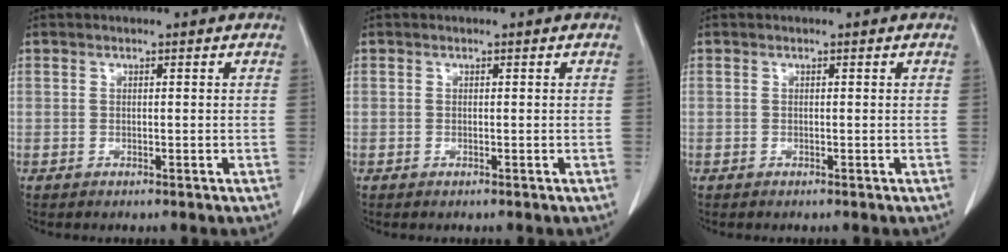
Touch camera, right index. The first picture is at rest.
{"total": 0.0}
{"total": 0.0}